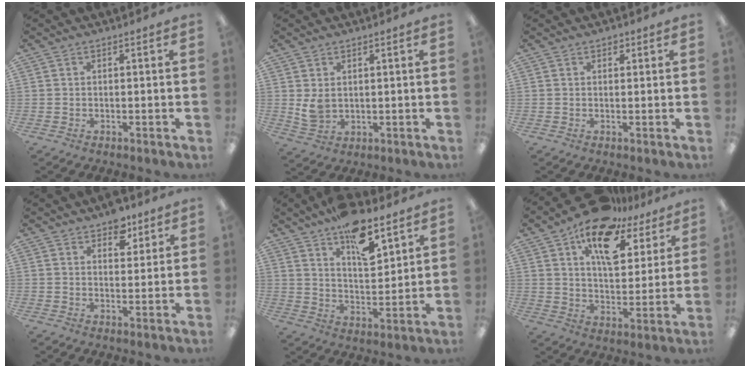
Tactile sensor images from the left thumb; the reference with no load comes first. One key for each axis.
{"total": 4.5, "fx": 1.8, "fy": 3.2, "fz": 2.5, "tx": -0.049, "ty": -0.007, "tz": 0.034}
{"total": 1.6, "fx": 1.1, "fy": 0.9, "fz": 0.6, "tx": -0.004, "ty": -0.002, "tz": 0.019}
{"total": 6.4, "fx": 4.7, "fy": 3.4, "fz": 2.5, "tx": -0.015, "ty": -0.025, "tz": 0.080}
{"total": 13.1, "fx": 9.1, "fy": 5.4, "fz": 7.7, "tx": -0.108, "ty": -0.052, "tz": 0.156}
{"total": 15.8, "fx": 10.2, "fy": 8.0, "fz": 9.1, "tx": -0.142, "ty": -0.048, "tz": 0.177}